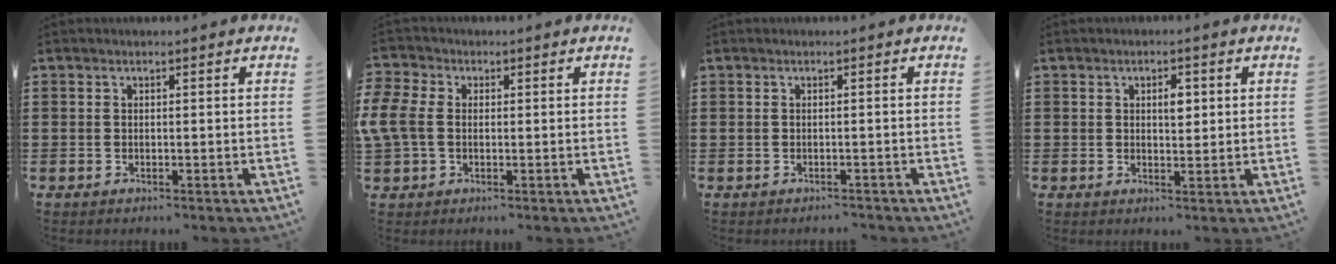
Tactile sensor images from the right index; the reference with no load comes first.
{"total": 4.8, "force": [0.0, 3.5, 3.4], "torque": [-0.106, -0.001, -0.011]}
{"total": 0.7, "force": [-0.7, 0.2, -0.1], "torque": [0.001, 0.002, -0.016]}
{"total": 2.6, "force": [0.7, 1.1, 2.3], "torque": [-0.031, 0.001, 0.007]}